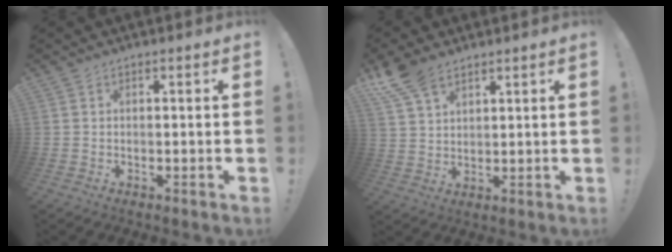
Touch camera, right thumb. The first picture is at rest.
{"total": 8.5, "force": [6.1, 4.2, 4.1], "torque": [-0.087, -0.026, 0.122]}